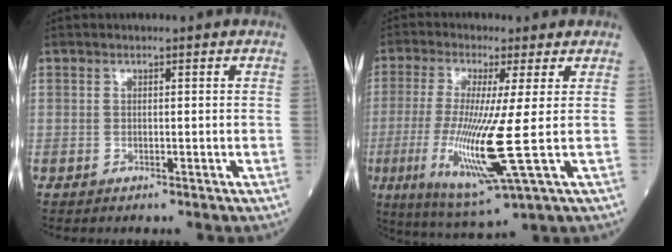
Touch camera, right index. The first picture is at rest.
{"total": 13.0, "force": [-1.8, -0.7, 12.8], "torque": [-0.268, -0.036, -0.036]}